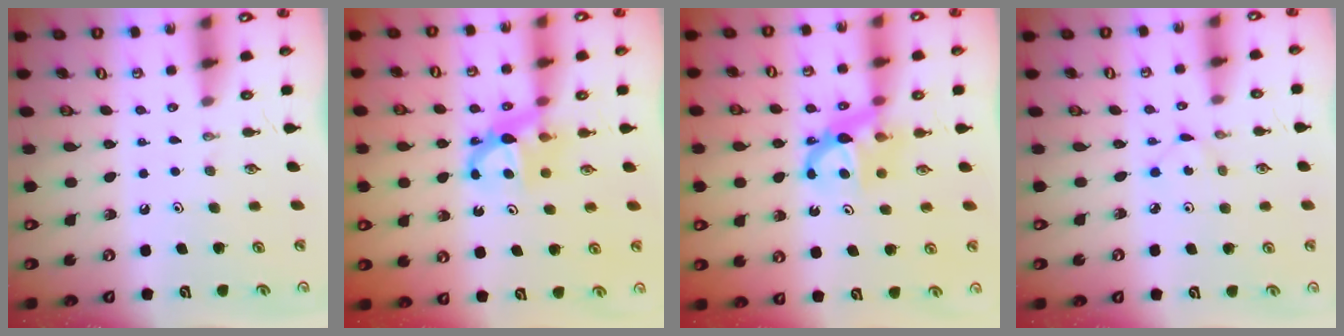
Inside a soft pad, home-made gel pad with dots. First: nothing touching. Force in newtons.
{"total": 7.4, "press": 7.4, "slide": 0.4}
{"total": 7.3, "press": 7.3, "slide": 0.5}
{"total": 2.6, "press": 2.6, "slide": 0.3}